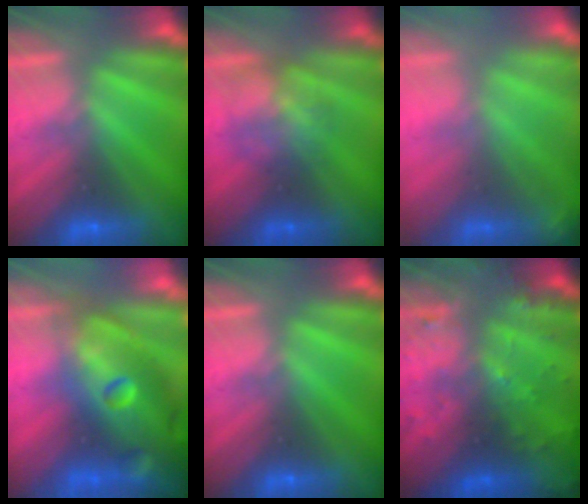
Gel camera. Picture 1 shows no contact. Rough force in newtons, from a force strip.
{"total": 2.9}
{"total": 1.8}
{"total": 7.6}
{"total": 0.0}
{"total": 8.5}